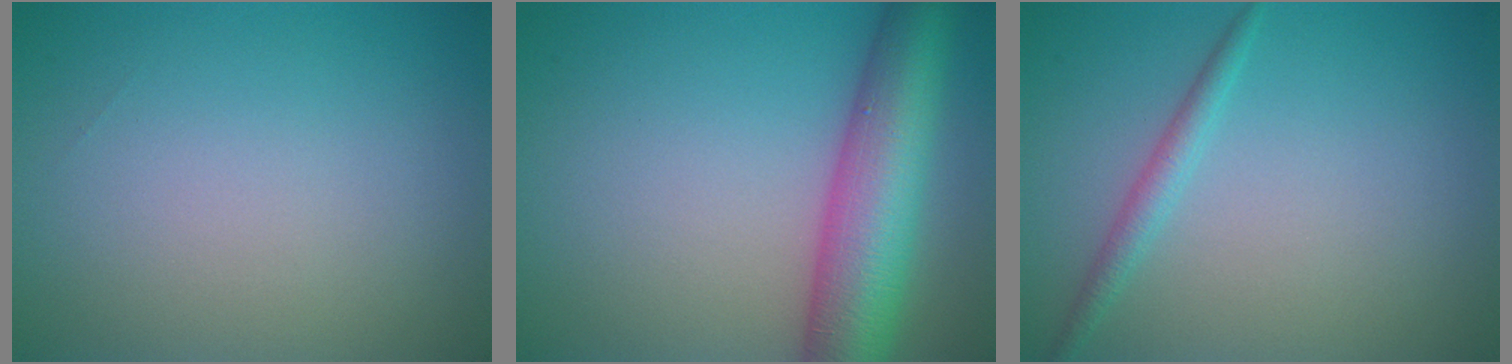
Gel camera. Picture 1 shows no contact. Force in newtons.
{"total": 9.2, "press": 9.2, "slide": 0.4}
{"total": 1.6, "press": 1.6, "slide": 0.1}